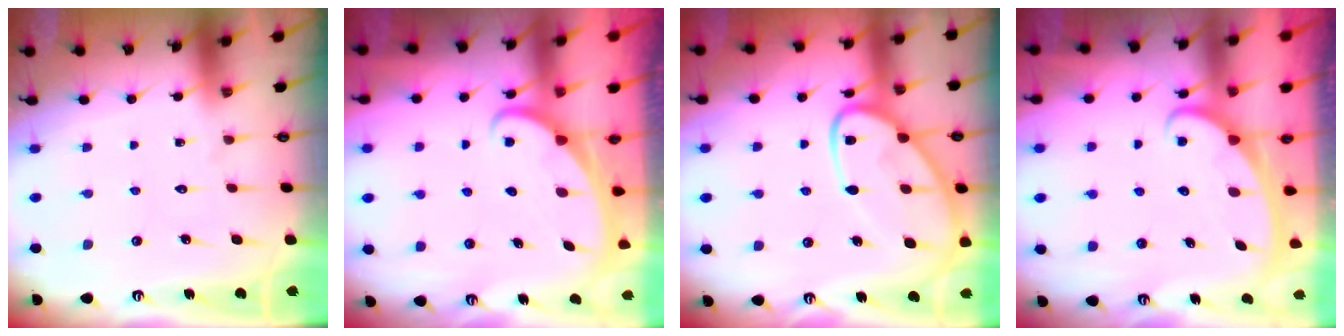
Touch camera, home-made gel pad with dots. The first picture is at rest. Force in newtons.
{"total": 2.0, "press": 2.0, "slide": 0.1}
{"total": 14.9, "press": 14.8, "slide": 1.5}
{"total": 2.4, "press": 2.3, "slide": 0.3}